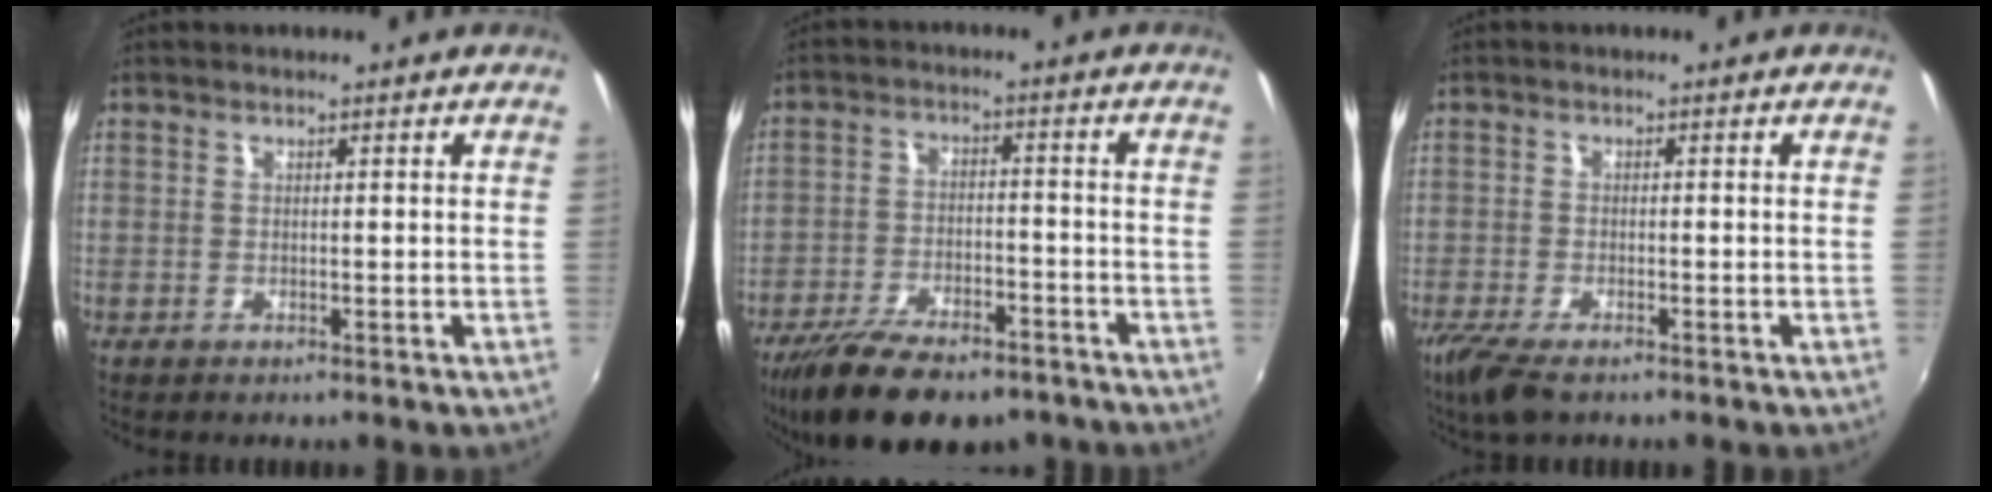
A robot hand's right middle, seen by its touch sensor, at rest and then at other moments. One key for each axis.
{"total": 17.1, "fx": -12.7, "fy": 6.6, "fz": 9.4, "tx": -0.195, "ty": -0.033, "tz": -0.199}
{"total": 6.4, "fx": -4.6, "fy": 1.9, "fz": 4.1, "tx": -0.100, "ty": -0.029, "tz": -0.087}